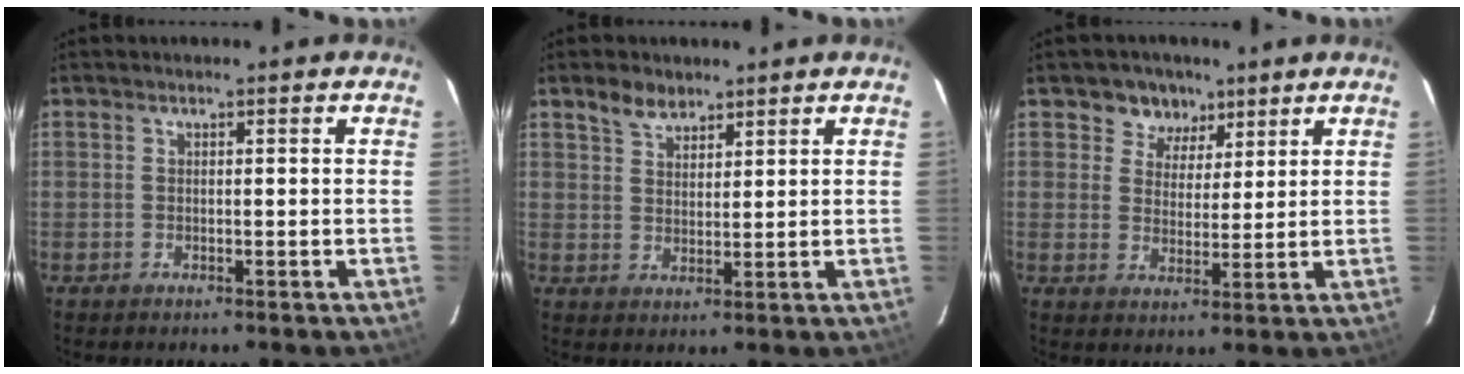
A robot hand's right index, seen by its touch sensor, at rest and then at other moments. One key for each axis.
{"total": 4.4, "fx": 3.3, "fy": 2.3, "fz": 1.7, "tx": -0.026, "ty": 0.009, "tz": 0.062}
{"total": 5.9, "fx": 3.6, "fy": 4.6, "fz": 1.0, "tx": -0.010, "ty": 0.005, "tz": 0.057}